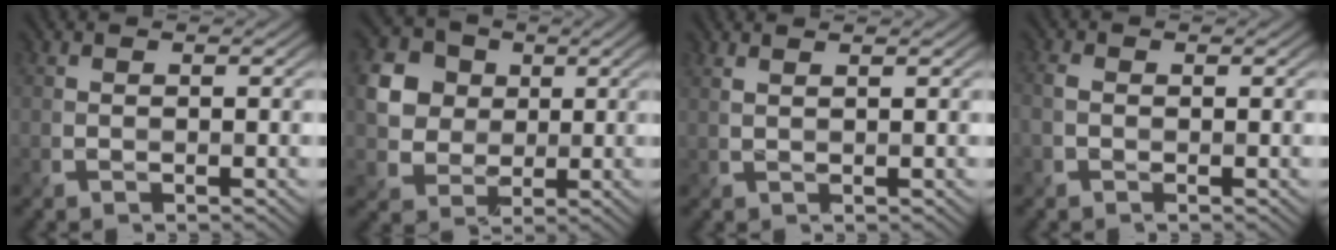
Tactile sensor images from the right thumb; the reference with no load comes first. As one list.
[{"total": 7.2, "force": [1.6, 6.3, 3.1], "torque": [-0.104, 0.005, 0.022]}, {"total": 1.7, "force": [1.3, 0.5, 1.0], "torque": [-0.013, -0.003, 0.015]}, {"total": 1.8, "force": [-0.4, 1.3, 1.2], "torque": [-0.036, -0.004, -0.010]}]